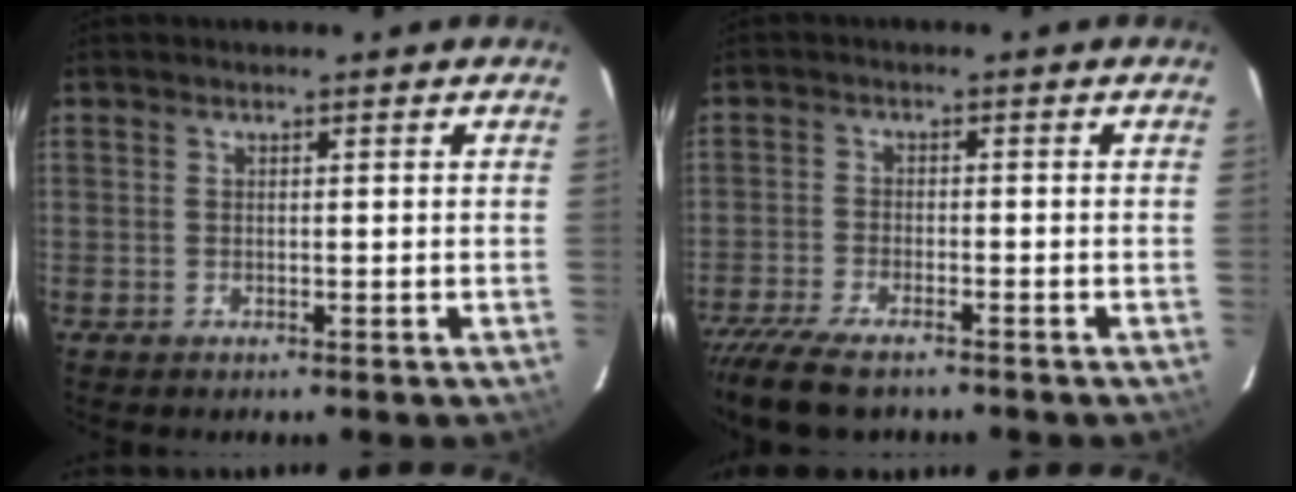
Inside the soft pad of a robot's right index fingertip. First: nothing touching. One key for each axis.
{"total": 9.7, "fx": -8.1, "fy": 2.6, "fz": 4.8, "tx": -0.122, "ty": -0.035, "tz": -0.149}